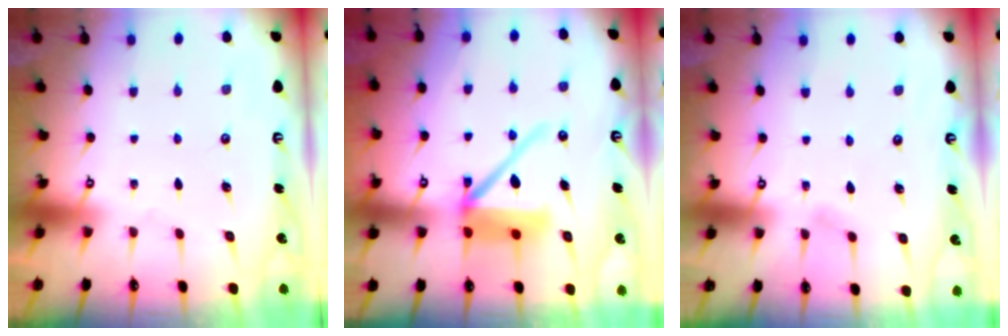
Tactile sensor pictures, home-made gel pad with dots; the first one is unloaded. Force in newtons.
{"total": 12.4, "press": 12.3, "slide": 1.8}
{"total": 2.5, "press": 2.5, "slide": 0.4}